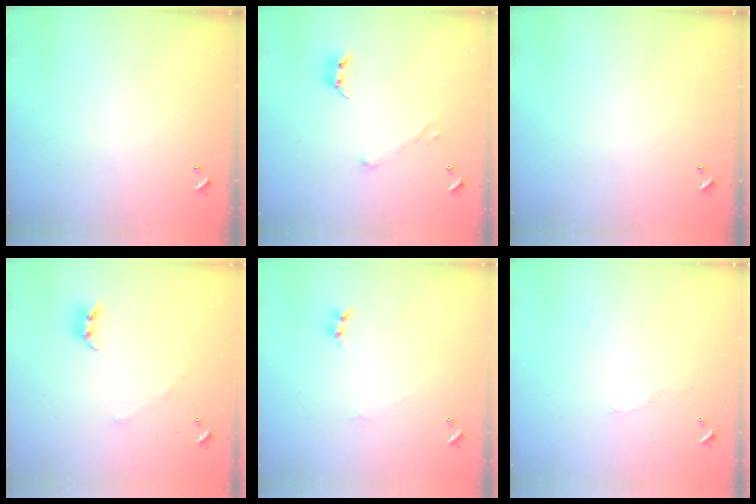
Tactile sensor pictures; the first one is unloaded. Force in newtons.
{"total": 1.8, "press": 1.6, "slide": 0.9}
{"total": 0.0}
{"total": 3.7, "press": 3.6, "slide": 0.9}
{"total": 1.7, "press": 1.6, "slide": 0.6}
{"total": 2.9, "press": 2.8, "slide": 0.6}